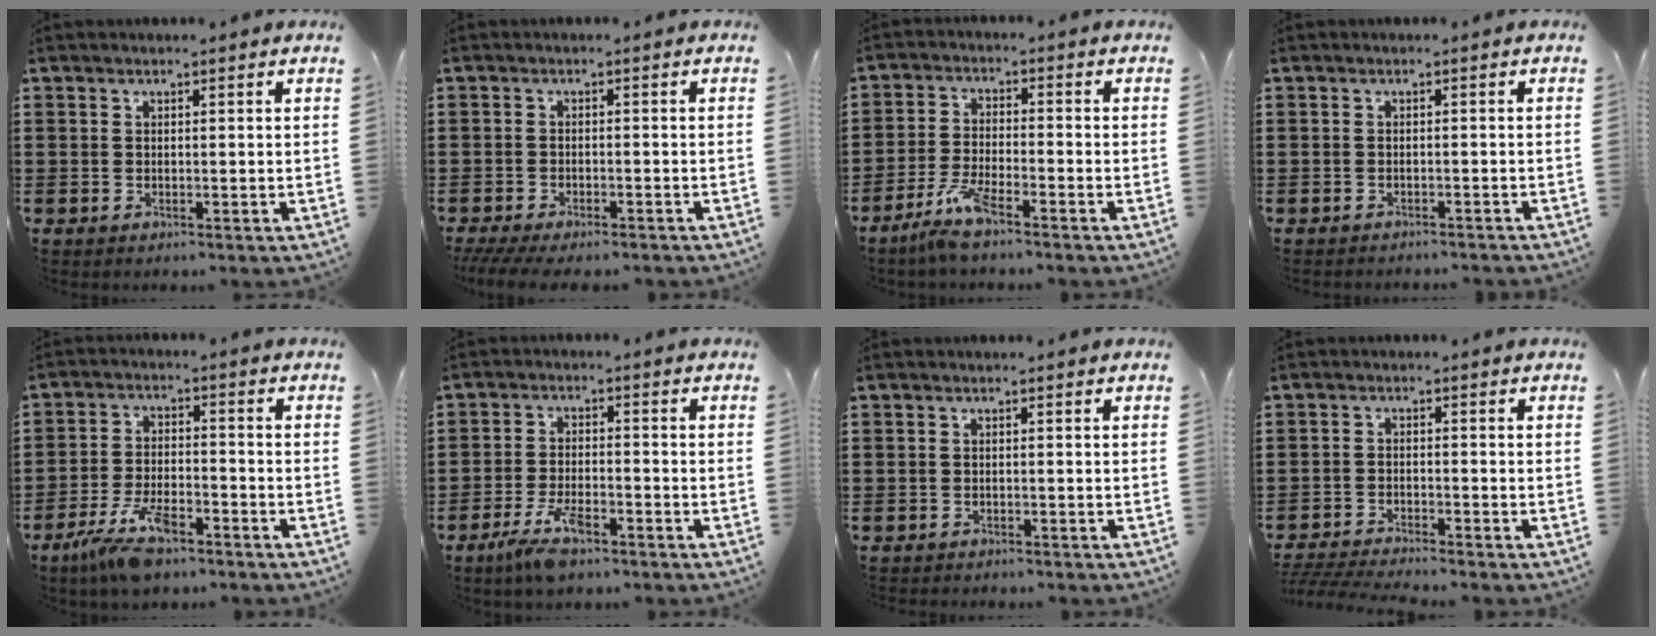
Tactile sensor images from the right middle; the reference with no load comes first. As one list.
[{"total": 2.5, "force": [-2.3, 0.2, 0.9], "torque": [-0.026, -0.002, -0.049]}, {"total": 5.3, "force": [-3.9, 0.5, 3.5], "torque": [-0.077, -0.007, -0.074]}, {"total": 0.9, "force": [-0.9, -0.1, 0.1], "torque": [-0.005, 0.000, -0.019]}, {"total": 8.1, "force": [-5.5, 2.6, 5.4], "torque": [-0.115, -0.002, -0.104]}, {"total": 6.2, "force": [-4.1, 1.8, 4.3], "torque": [-0.095, -0.004, -0.077]}, {"total": 0.8, "force": [-0.8, 0.0, 0.0], "torque": [-0.003, 0.000, -0.017]}, {"total": 3.4, "force": [-3.3, -0.1, 0.6], "torque": [-0.027, -0.009, -0.074]}]